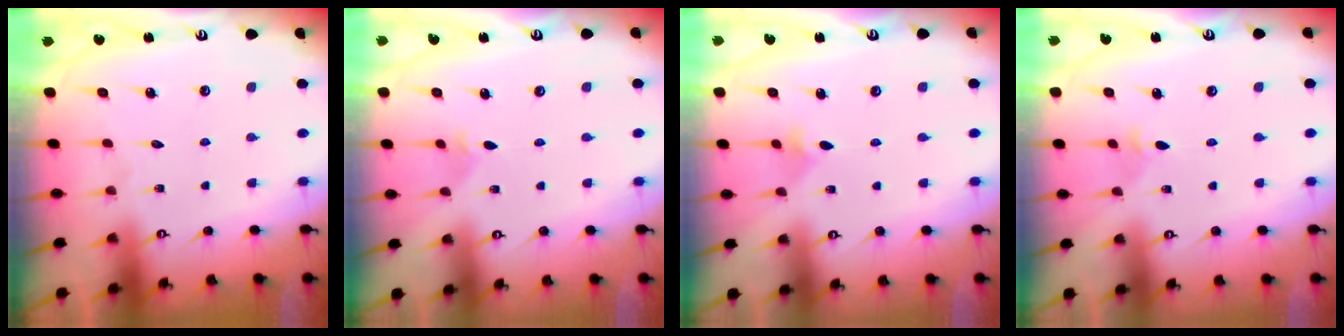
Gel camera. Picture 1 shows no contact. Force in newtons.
{"total": 1.5, "press": 1.5, "slide": 0.4}
{"total": 2.8, "press": 2.7, "slide": 0.7}
{"total": 2.4, "press": 2.3, "slide": 0.6}